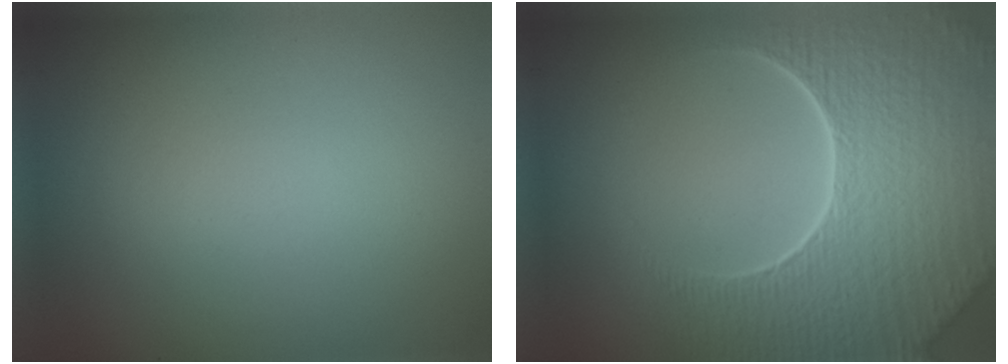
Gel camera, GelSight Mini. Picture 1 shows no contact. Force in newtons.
{"total": 9.5, "press": 6.7, "slide": 6.6}